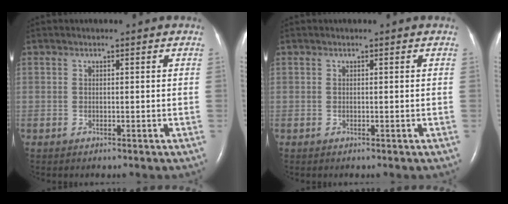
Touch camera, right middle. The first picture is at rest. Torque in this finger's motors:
{"motor_torque": [-0.01, 0.00, -0.02, 0.00]}